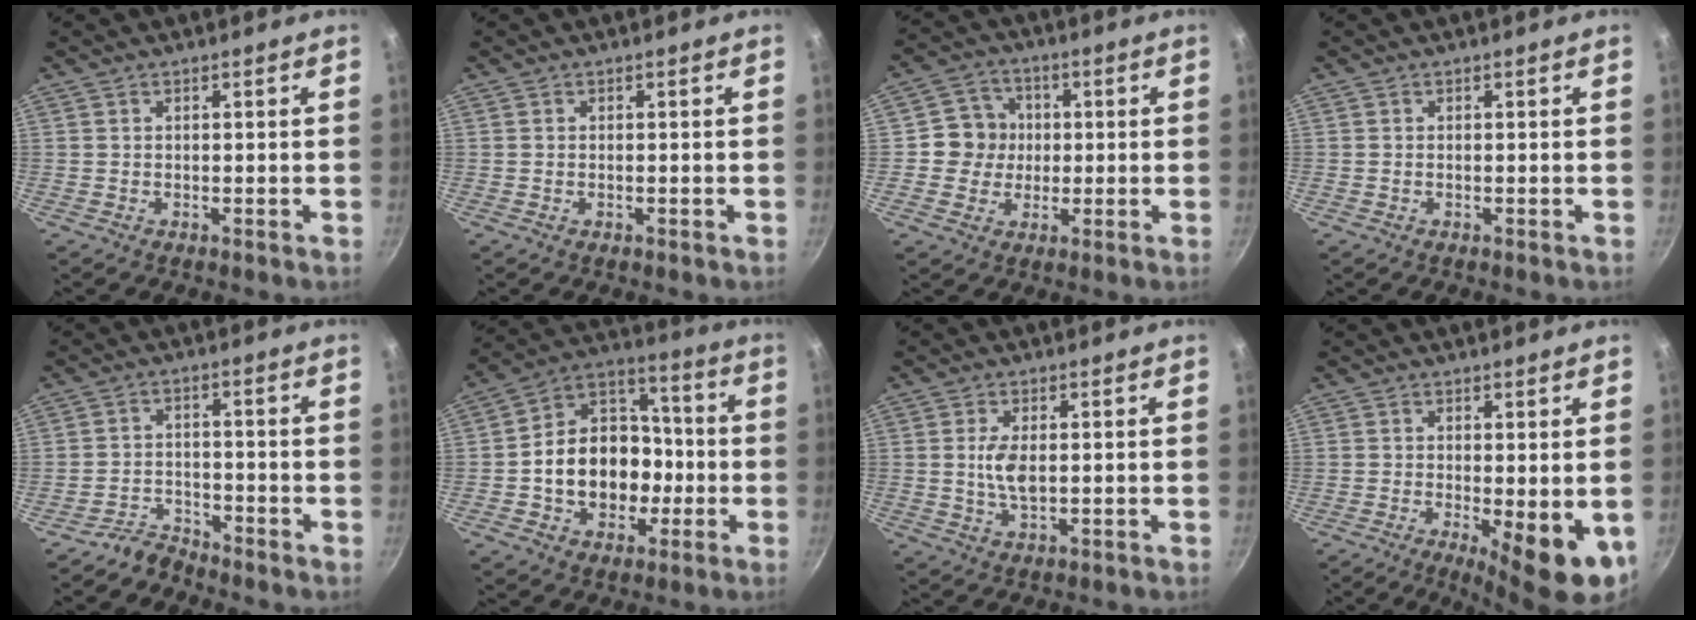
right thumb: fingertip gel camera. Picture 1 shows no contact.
{"total": 0.0}
{"total": 7.2, "force": [0.3, 6.9, 2.1], "torque": [0.004, 0.010, -0.010]}
{"total": 0.0}
{"total": 3.6, "force": [-3.5, 0.9, -0.1], "torque": [0.006, 0.035, -0.067]}
{"total": 17.9, "force": [-2.9, 14.1, 10.7], "torque": [-0.137, 0.047, -0.052]}
{"total": 5.0, "force": [0.3, 2.4, 4.4], "torque": [-0.089, -0.002, 0.006]}
{"total": 9.8, "force": [-2.1, 2.9, 9.1], "torque": [-0.106, -0.010, -0.017]}